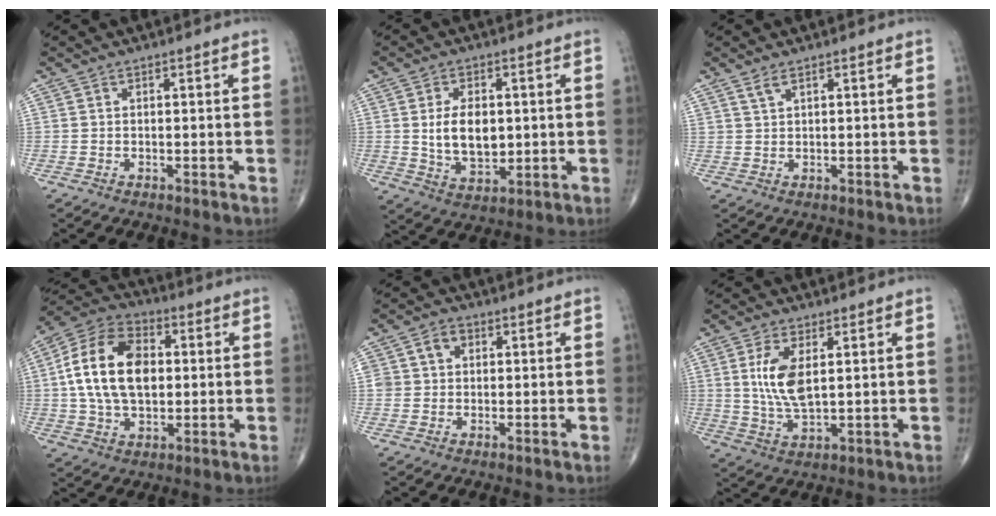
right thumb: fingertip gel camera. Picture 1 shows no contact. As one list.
[{"total": 9.4, "force": [0.7, 5.7, 7.4], "torque": [-0.109, -0.014, 0.021]}, {"total": 1.7, "force": [1.3, 0.6, 1.0], "torque": [-0.020, -0.002, 0.029]}, {"total": 17.5, "force": [1.5, 11.0, 13.5], "torque": [-0.235, 0.020, 0.023]}, {"total": 4.1, "force": [1.0, 3.5, 2.0], "torque": [-0.017, 0.009, 0.017]}, {"total": 8.7, "force": [1.9, 3.9, 7.5], "torque": [-0.152, -0.014, 0.044]}]